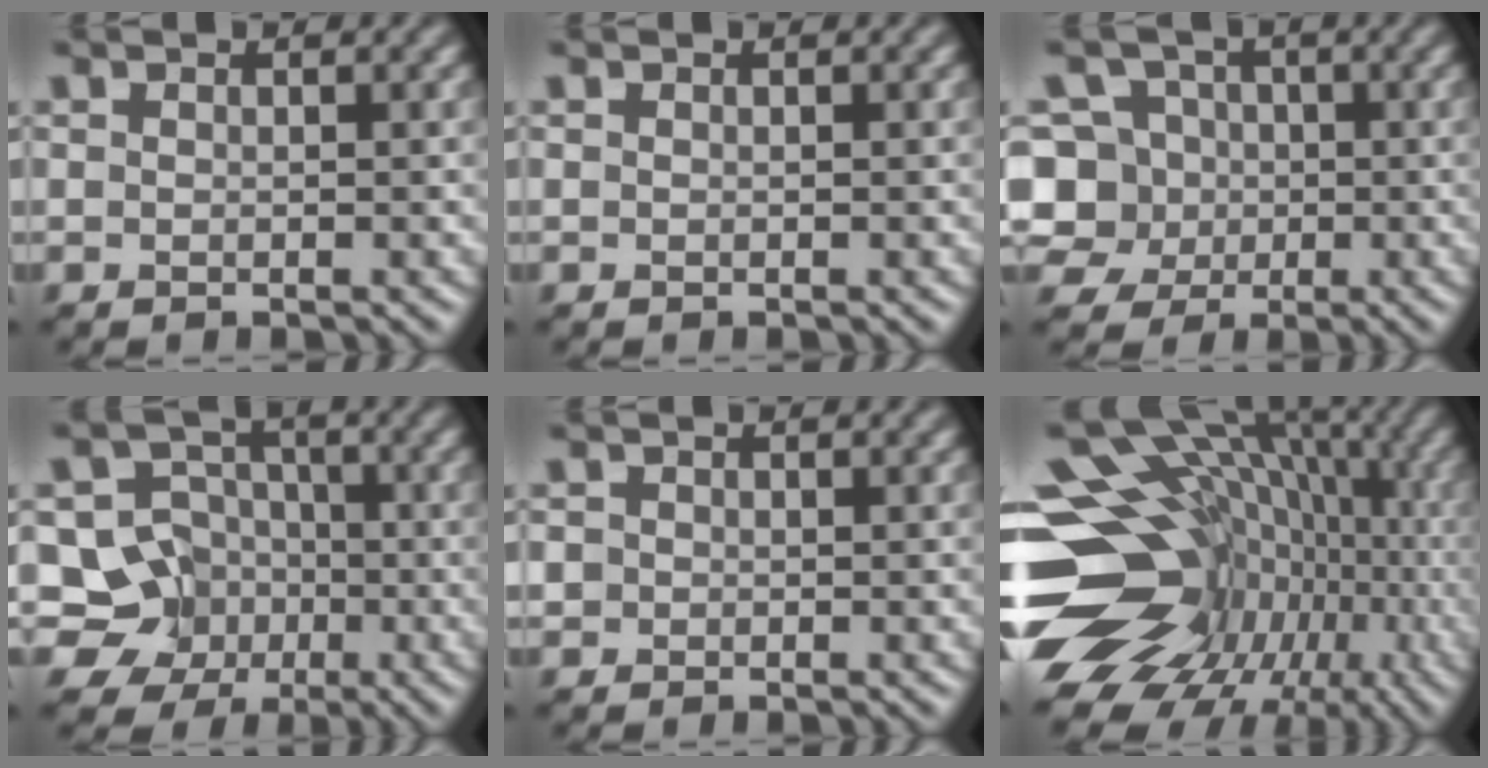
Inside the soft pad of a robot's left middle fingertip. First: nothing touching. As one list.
[{"total": 0.0}, {"total": 7.0, "force": [-0.3, 6.4, 2.8], "torque": [-0.046, 0.037, -0.054]}, {"total": 8.7, "force": [-3.2, 7.8, 2.2], "torque": [-0.029, 0.021, -0.092]}, {"total": 0.8, "force": [-0.3, 0.7, 0.0], "torque": [0.007, -0.004, -0.009]}, {"total": 20.1, "force": [-3.5, 15.0, 12.9], "torque": [-0.175, 0.020, -0.066]}]